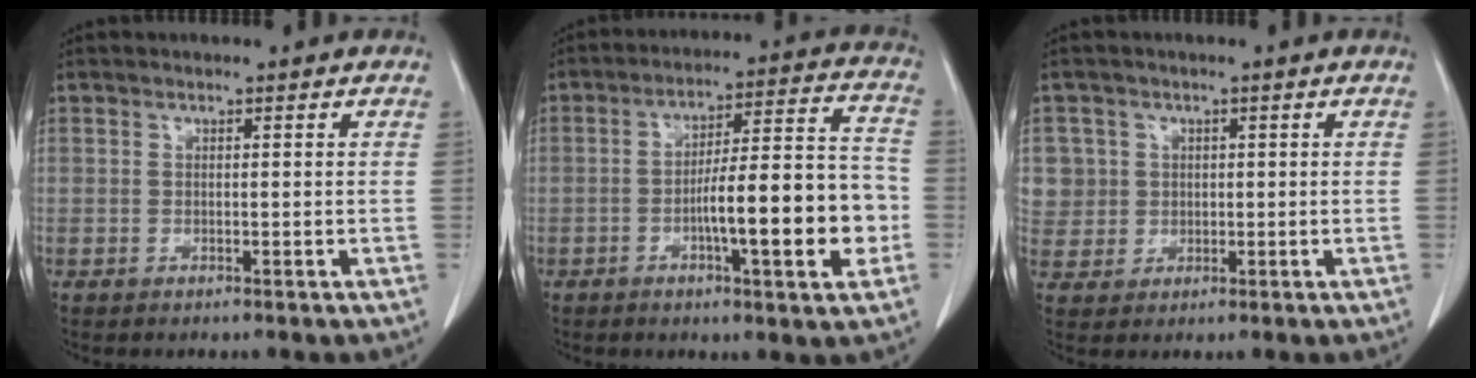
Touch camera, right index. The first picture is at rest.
{"total": 14.7, "force": [-4.0, 2.1, 14.0], "torque": [-0.211, 0.020, -0.056]}
{"total": 5.5, "force": [1.2, 5.4, -0.1], "torque": [0.007, 0.016, 0.031]}